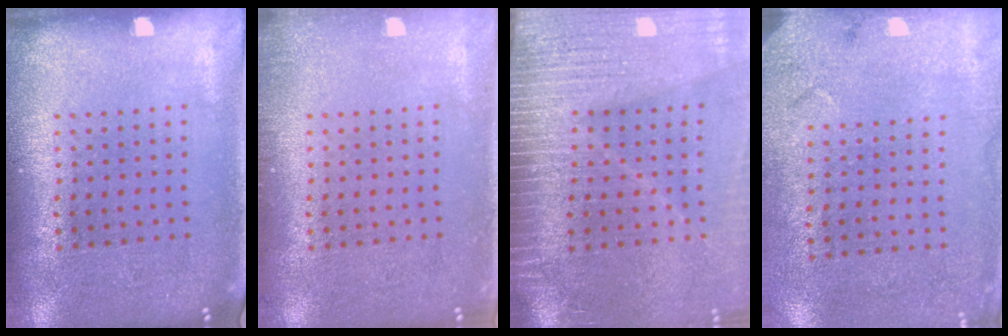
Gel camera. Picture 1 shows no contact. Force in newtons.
{"total": 0.8, "press": 0.8, "slide": 0.0}
{"total": 3.8, "press": 3.3, "slide": 1.9}
{"total": 2.7, "press": 2.2, "slide": 1.6}